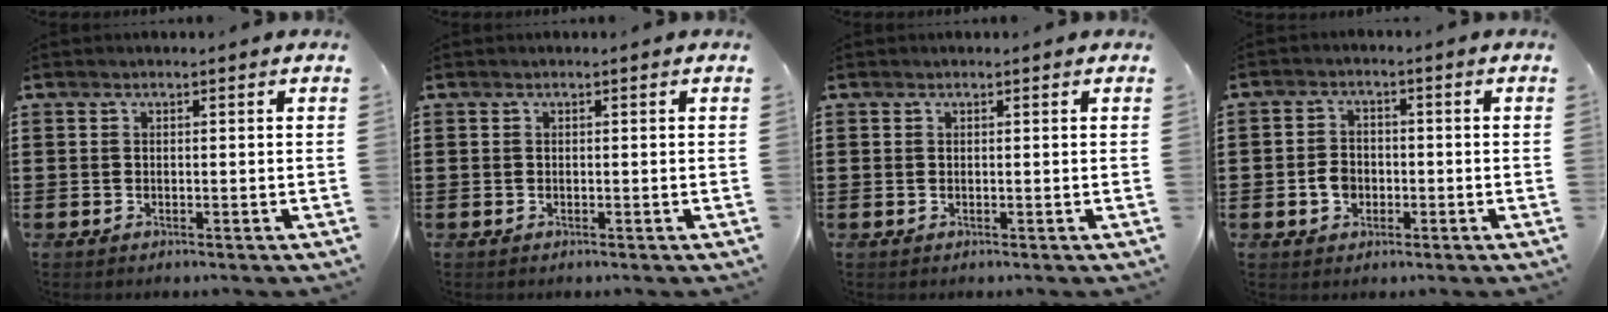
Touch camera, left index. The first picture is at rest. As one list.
[{"total": 0.0}, {"total": 0.0}, {"total": 3.4, "force": [-1.0, 2.7, 1.9], "torque": [-0.047, 0.000, -0.021]}]